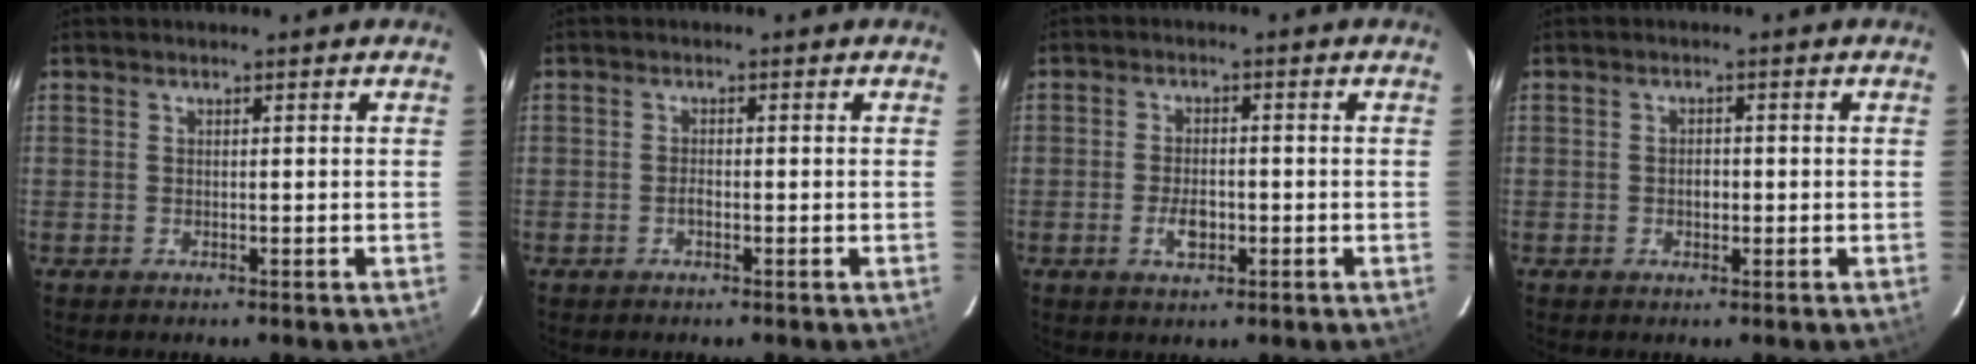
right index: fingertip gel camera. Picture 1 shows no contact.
{"total": 1.2, "force": [-0.5, 0.7, 0.9], "torque": [-0.018, 0.003, -0.010]}
{"total": 4.6, "force": [-1.5, 2.5, 3.6], "torque": [-0.071, -0.001, -0.023]}
{"total": 1.9, "force": [-0.3, 1.4, 1.3], "torque": [-0.024, 0.005, -0.006]}